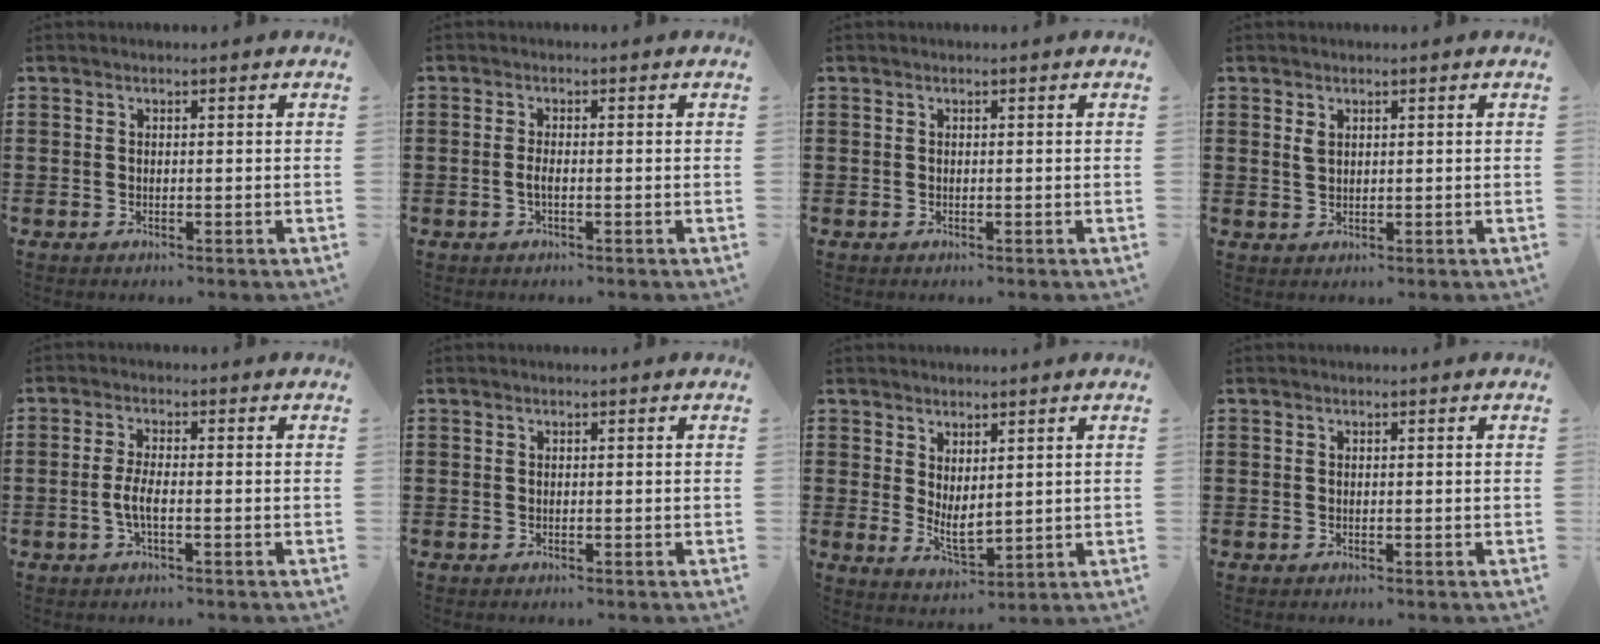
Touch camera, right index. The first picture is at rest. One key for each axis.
{"total": 1.7, "fx": -0.5, "fy": 0.3, "fz": 1.6, "tx": -0.037, "ty": -0.003, "tz": -0.012}
{"total": 0.0}
{"total": 1.5, "fx": 0.7, "fy": 0.9, "fz": 1.0, "tx": -0.022, "ty": 0.003, "tz": 0.013}
{"total": 3.4, "fx": -1.0, "fy": 0.7, "fz": 3.2, "tx": -0.078, "ty": -0.006, "tz": -0.026}
{"total": 0.0}
{"total": 3.6, "fx": 1.3, "fy": 1.7, "fz": 2.8, "tx": -0.056, "ty": -0.002, "tz": 0.027}
{"total": 0.0}